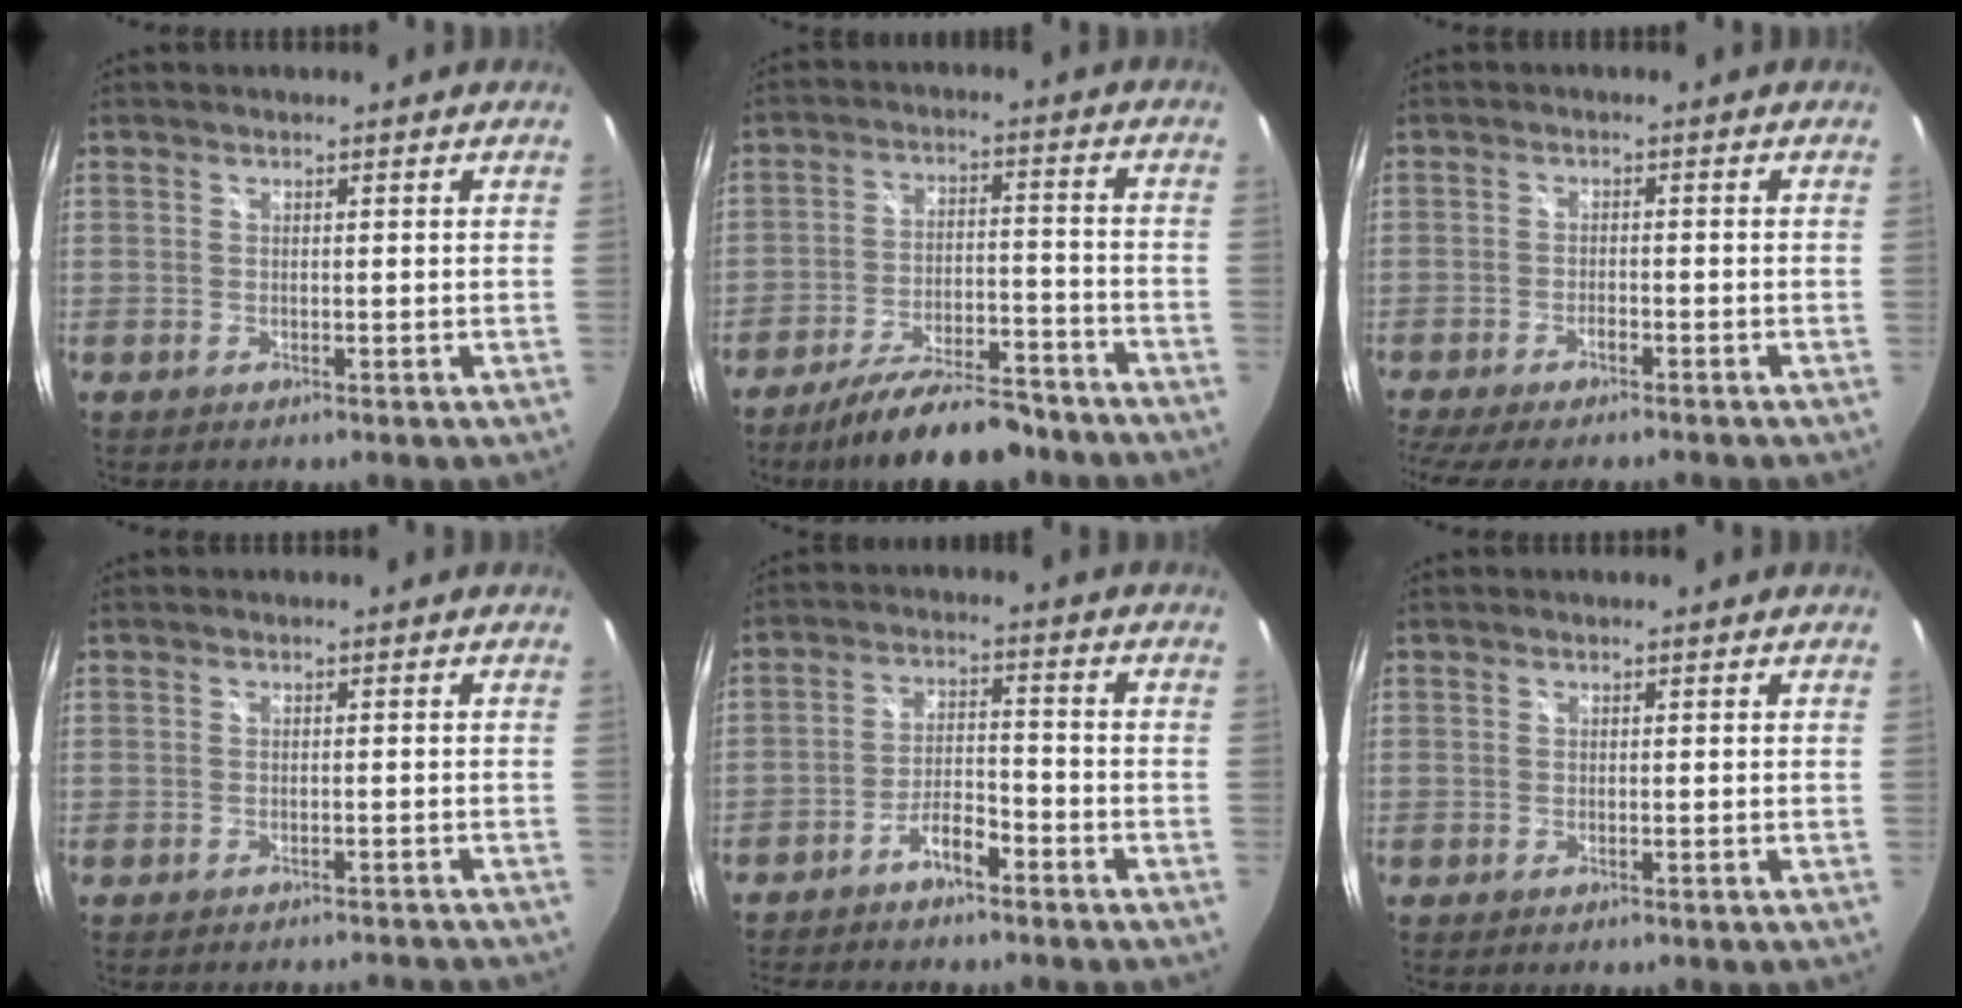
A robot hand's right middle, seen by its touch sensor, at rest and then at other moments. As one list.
[{"total": 15.7, "force": [-13.0, 4.1, 7.7], "torque": [-0.142, -0.007, -0.195]}, {"total": 6.5, "force": [-5.6, 0.7, 3.1], "torque": [-0.073, -0.023, -0.094]}, {"total": 5.5, "force": [-5.2, 1.1, 1.5], "torque": [-0.030, -0.005, -0.063]}, {"total": 7.0, "force": [-5.6, 1.7, 3.8], "torque": [-0.084, 0.019, -0.097]}, {"total": 0.0}]